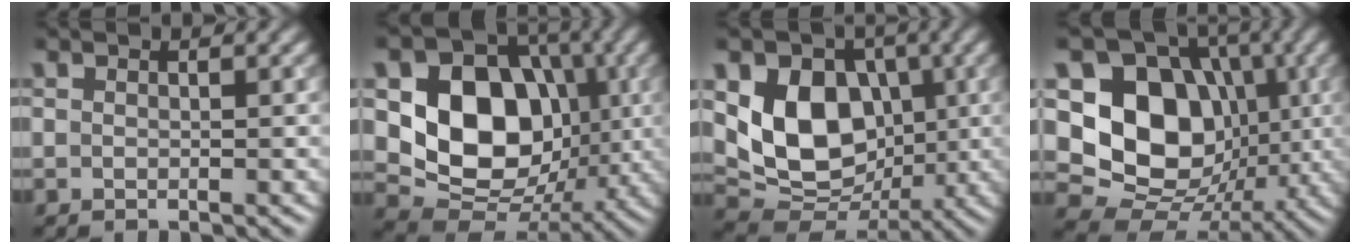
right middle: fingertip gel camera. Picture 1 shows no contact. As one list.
[{"total": 11.3, "force": [0.8, 8.8, 7.1], "torque": [-0.131, -0.007, 0.015]}, {"total": 9.1, "force": [1.1, 6.9, 5.8], "torque": [-0.107, -0.016, 0.020]}, {"total": 12.1, "force": [0.6, 9.6, 7.2], "torque": [-0.112, -0.006, -0.008]}]